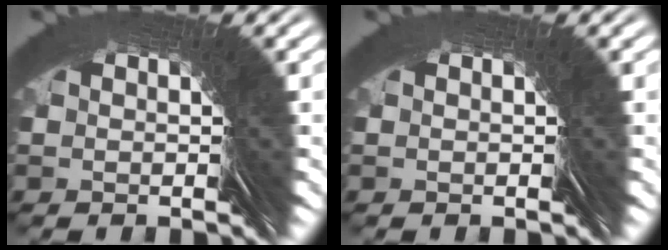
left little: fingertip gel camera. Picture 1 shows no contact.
{"total": 0.0}